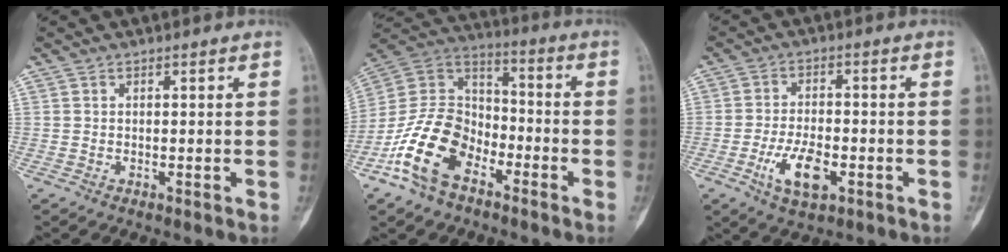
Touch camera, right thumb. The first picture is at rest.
{"total": 16.1, "force": [-8.2, 10.1, 9.4], "torque": [-0.173, 0.066, -0.164]}
{"total": 8.2, "force": [-3.0, 3.9, 6.6], "torque": [-0.119, 0.008, -0.051]}